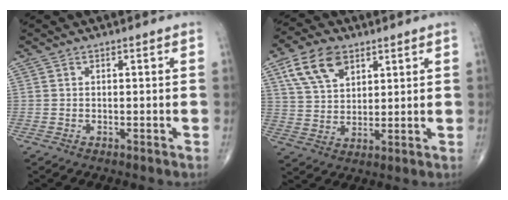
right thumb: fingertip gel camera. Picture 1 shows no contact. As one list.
[{"total": 10.5, "force": [5.4, 6.4, 6.3], "torque": [-0.101, -0.013, 0.105]}]